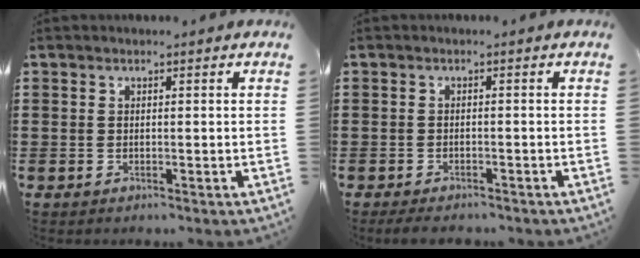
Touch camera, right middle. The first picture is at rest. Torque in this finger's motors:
{"motor_torque": [1.38, 0.21, 0.07, 0.06]}